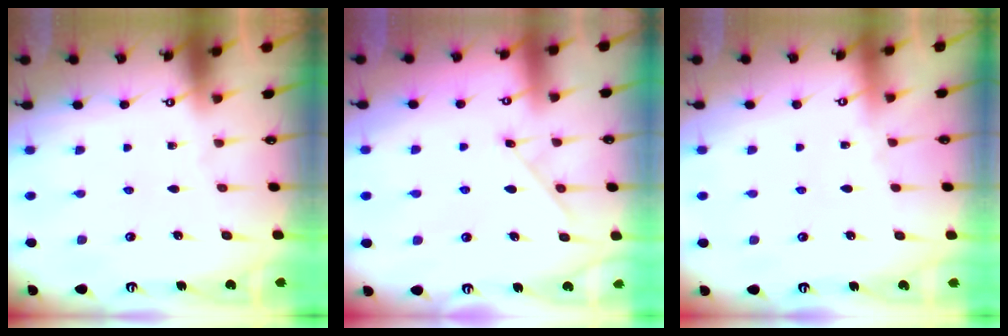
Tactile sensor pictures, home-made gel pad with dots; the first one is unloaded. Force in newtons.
{"total": 6.4, "press": 6.4, "slide": 0.7}
{"total": 0.7, "press": 0.6, "slide": 0.3}